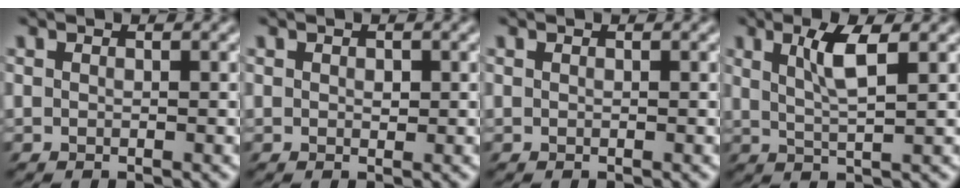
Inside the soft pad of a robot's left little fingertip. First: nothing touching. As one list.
[{"total": 0.9, "force": [0.1, 0.7, 0.6], "torque": [-0.014, -0.001, 0.005]}, {"total": 0.0}, {"total": 2.9, "force": [1.2, -0.1, 2.7], "torque": [-0.053, -0.001, 0.020]}]